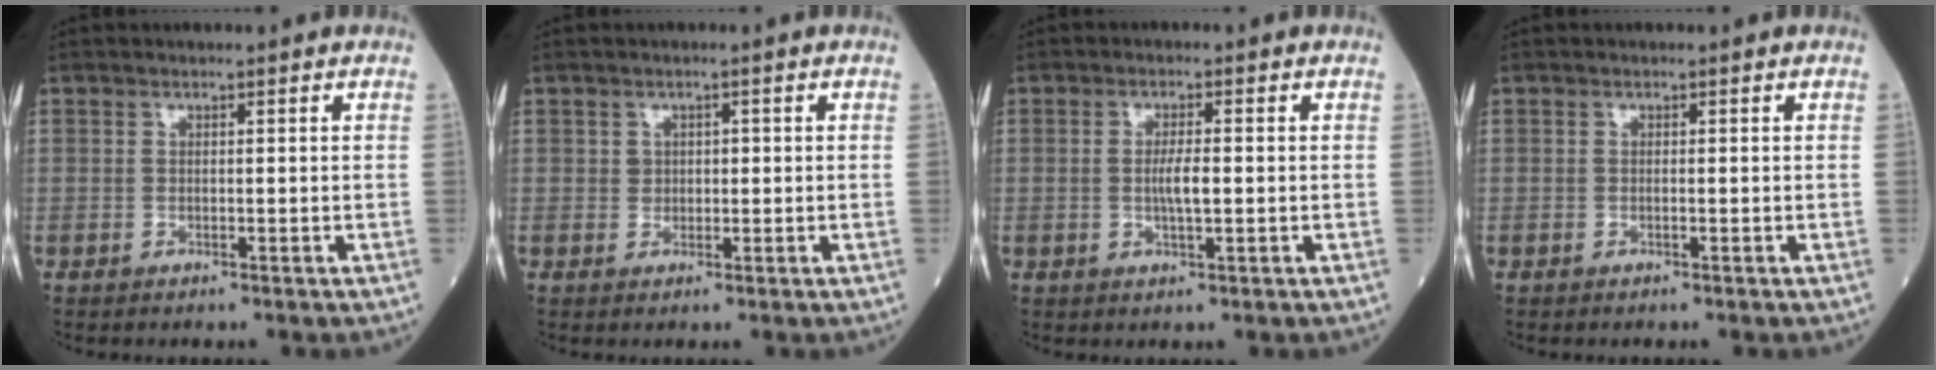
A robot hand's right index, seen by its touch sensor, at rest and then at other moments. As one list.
[{"total": 1.3, "force": [0.3, 1.2, 0.5], "torque": [-0.005, 0.006, 0.008]}, {"total": 3.2, "force": [-0.2, 0.4, 3.1], "torque": [-0.061, -0.002, -0.003]}, {"total": 0.0}]